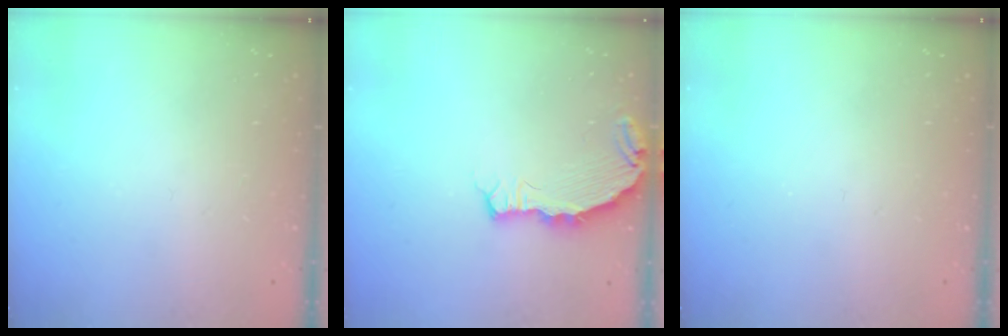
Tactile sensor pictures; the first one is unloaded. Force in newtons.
{"total": 5.4, "press": 4.8, "slide": 2.5}
{"total": 0.0}